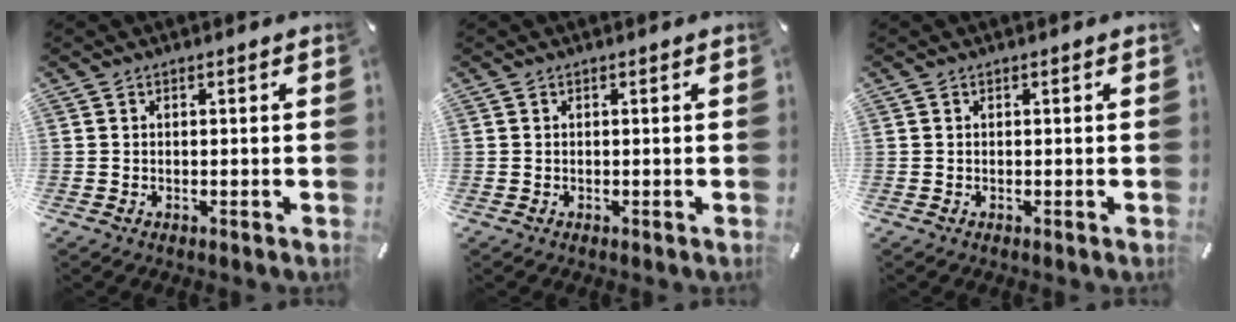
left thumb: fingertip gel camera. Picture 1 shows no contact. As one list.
[{"total": 0.0}, {"total": 0.0}]